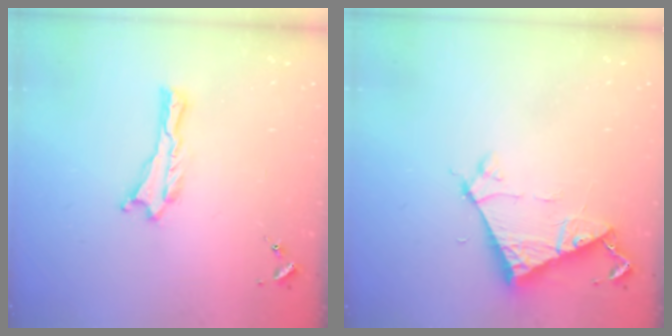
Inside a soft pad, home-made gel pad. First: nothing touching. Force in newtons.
{"total": 6.4, "press": 6.4, "slide": 0.4}